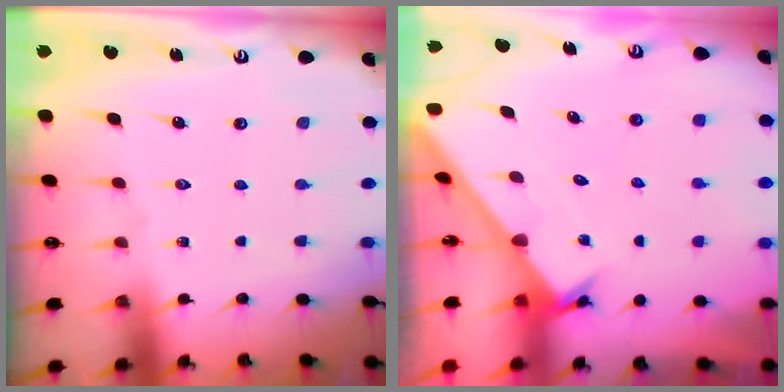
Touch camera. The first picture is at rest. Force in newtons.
{"total": 1.6, "press": 1.6, "slide": 0.1}